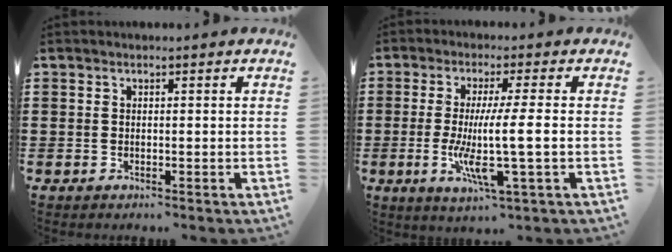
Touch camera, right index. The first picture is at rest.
{"total": 9.3, "force": [-1.3, 0.3, 9.2], "torque": [-0.179, -0.018, -0.028]}